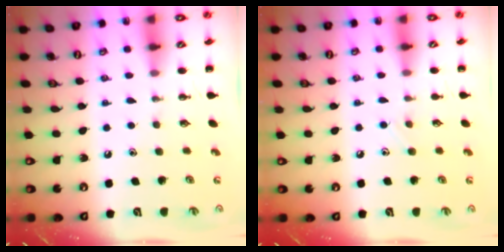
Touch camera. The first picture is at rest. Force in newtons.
{"total": 4.1, "press": 3.9, "slide": 1.3}